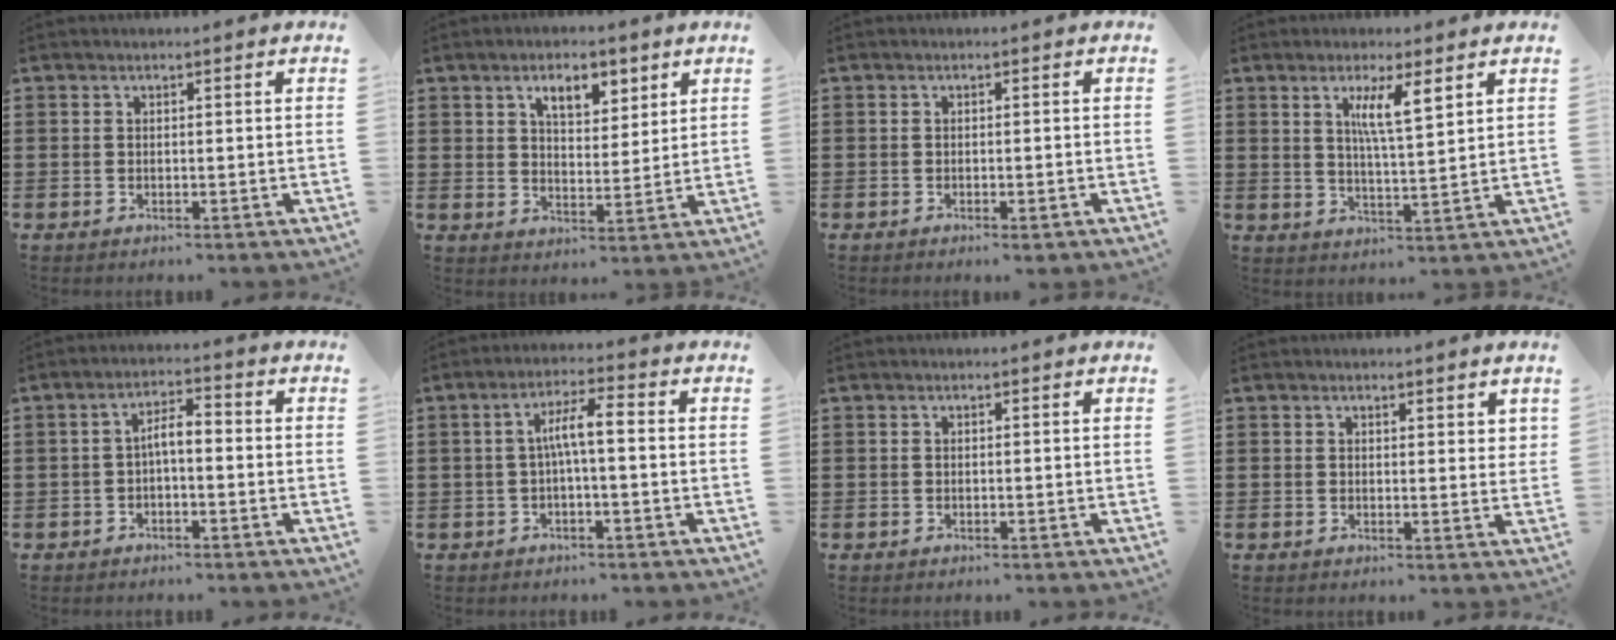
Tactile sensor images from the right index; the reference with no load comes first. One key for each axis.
{"total": 5.8, "fx": 3.5, "fy": 2.8, "fz": 3.6, "tx": -0.059, "ty": 0.002, "tz": 0.057}
{"total": 0.7, "fx": -0.6, "fy": 0.1, "fz": 0.5, "tx": -0.011, "ty": -0.003, "tz": -0.010}
{"total": 5.8, "fx": 2.8, "fy": 0.9, "fz": 4.9, "tx": -0.098, "ty": 0.001, "tz": 0.044}
{"total": 3.5, "fx": -0.7, "fy": 1.1, "fz": 3.2, "tx": -0.061, "ty": 0.011, "tz": -0.016}
{"total": 5.3, "fx": -0.1, "fy": 1.0, "fz": 5.2, "tx": -0.104, "ty": 0.007, "tz": -0.010}
{"total": 0.0}
{"total": 1.3, "fx": 1.2, "fy": 0.5, "fz": 0.4, "tx": -0.001, "ty": 0.001, "tz": 0.020}